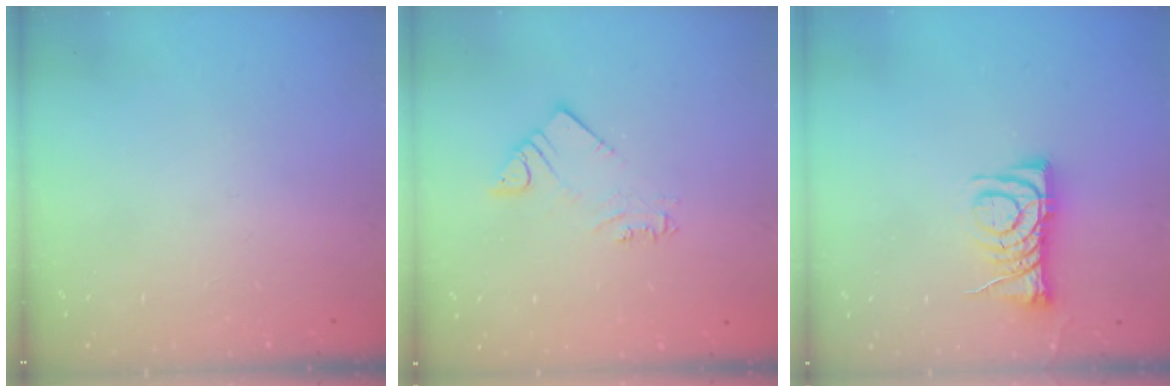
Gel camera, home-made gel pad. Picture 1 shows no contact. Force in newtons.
{"total": 3.4, "press": 3.4, "slide": 0.2}
{"total": 8.8, "press": 8.8, "slide": 0.7}